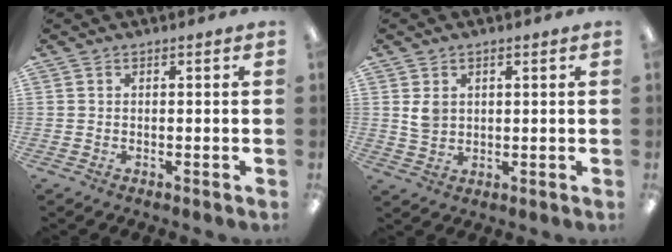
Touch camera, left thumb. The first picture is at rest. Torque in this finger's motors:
{"motor_torque": [0.03, 0.88, 0.51, -0.30, 0.02]}